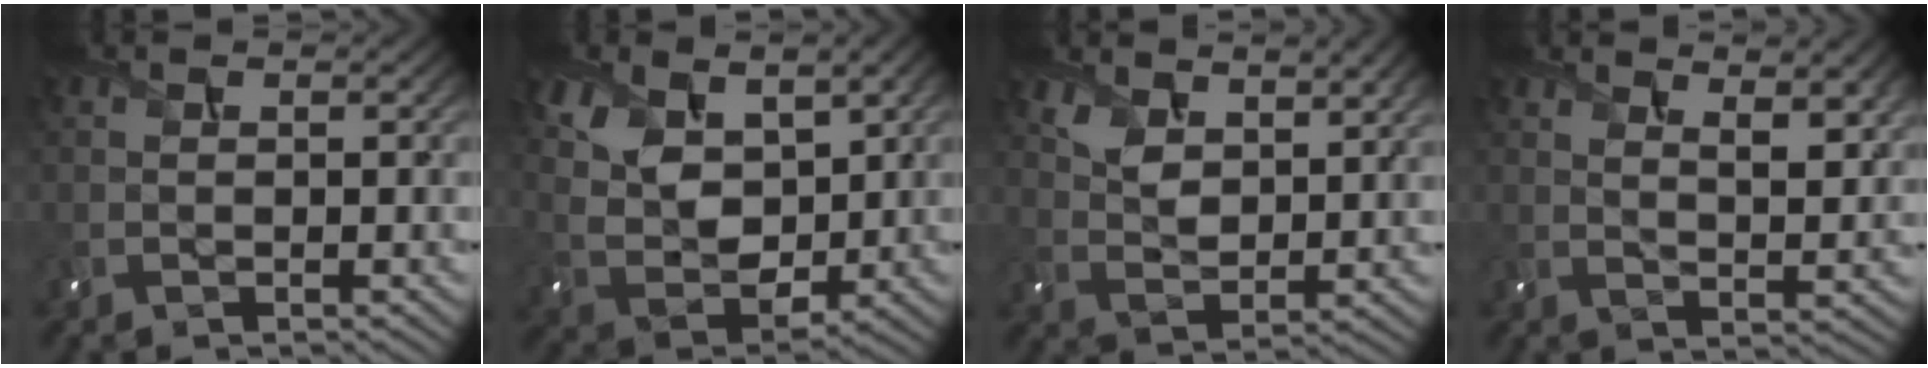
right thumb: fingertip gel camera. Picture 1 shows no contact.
{"total": 9.8, "force": [4.2, 6.0, 6.6], "torque": [-0.166, -0.003, 0.083]}
{"total": 7.0, "force": [4.6, 3.3, 4.1], "torque": [-0.098, -0.005, 0.089]}
{"total": 7.3, "force": [4.9, 2.4, 4.9], "torque": [-0.074, -0.001, 0.072]}